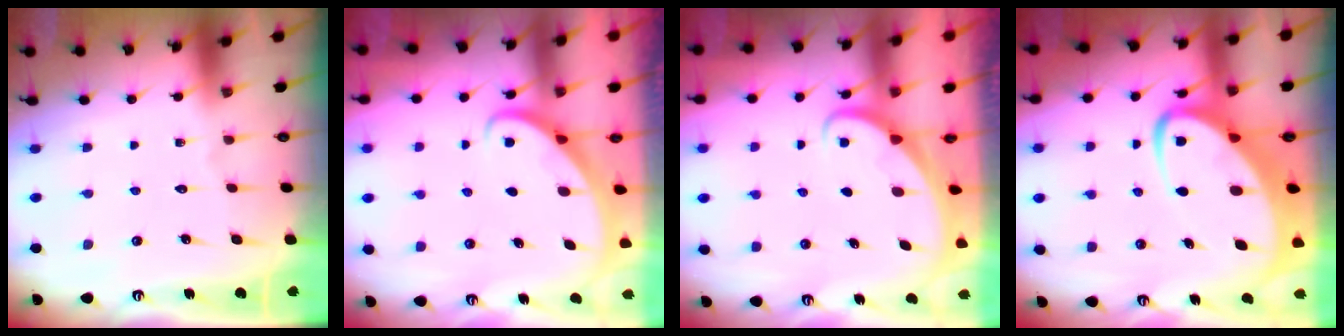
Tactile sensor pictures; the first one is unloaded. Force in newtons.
{"total": 2.9, "press": 2.9, "slide": 0.2}
{"total": 1.9, "press": 1.9, "slide": 0.1}
{"total": 8.1, "press": 8.0, "slide": 0.9}